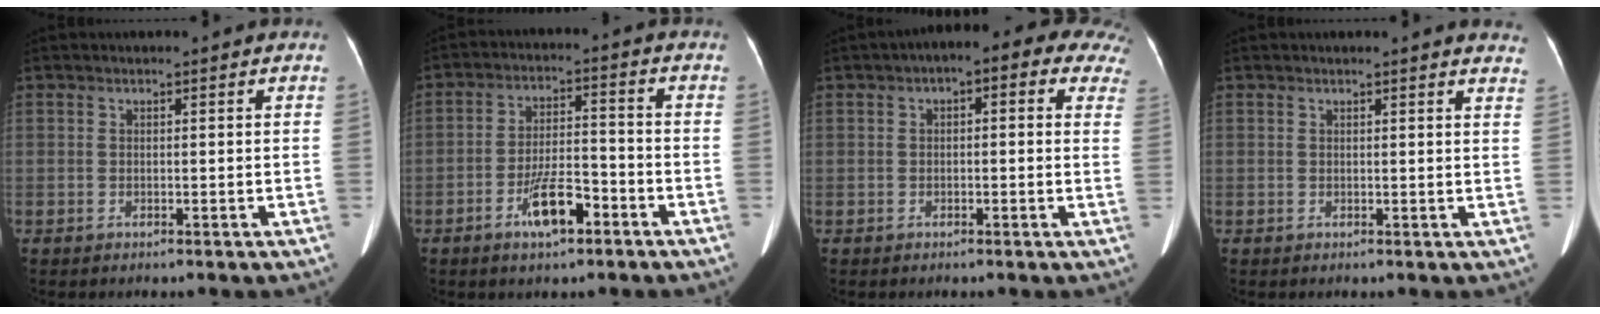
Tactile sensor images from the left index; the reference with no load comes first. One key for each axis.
{"total": 7.3, "fx": -4.1, "fy": 2.2, "fz": 5.7, "tx": -0.111, "ty": 0.004, "tz": -0.071}
{"total": 11.6, "fx": 6.9, "fy": 4.6, "fz": 8.1, "tx": -0.079, "ty": 0.039, "tz": 0.065}
{"total": 5.7, "fx": 5.4, "fy": 1.6, "fz": 1.0, "tx": 0.007, "ty": -0.013, "tz": 0.025}